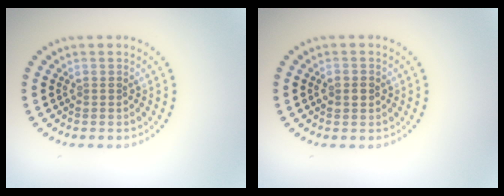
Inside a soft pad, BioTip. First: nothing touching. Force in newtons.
{"total": 1.8, "press": 1.8, "slide": 0.1}